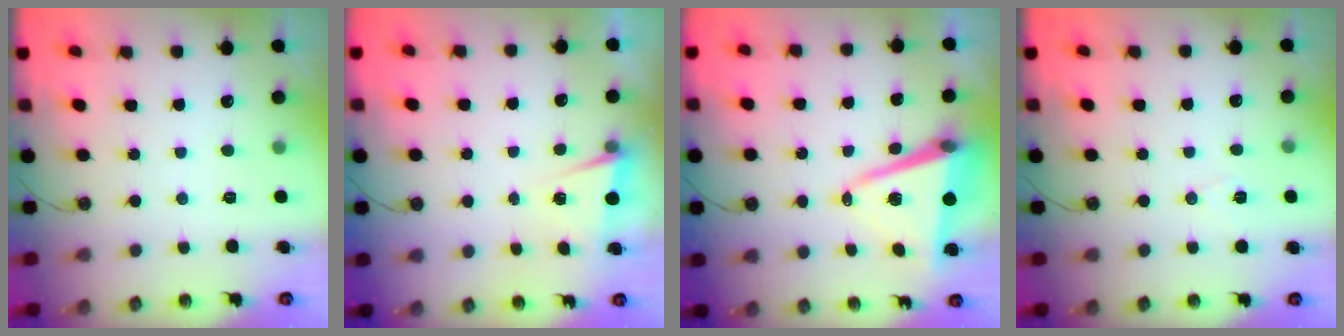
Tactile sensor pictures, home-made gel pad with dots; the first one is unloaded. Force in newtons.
{"total": 2.3, "press": 2.0, "slide": 1.1}
{"total": 10.9, "press": 10.3, "slide": 3.3}
{"total": 6.5, "press": 4.7, "slide": 4.5}